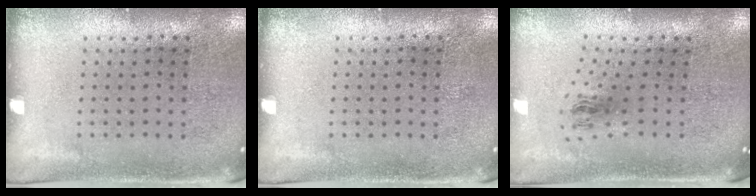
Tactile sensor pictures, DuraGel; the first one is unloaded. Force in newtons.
{"total": 0.0}
{"total": 1.0, "press": 0.4, "slide": 0.9}